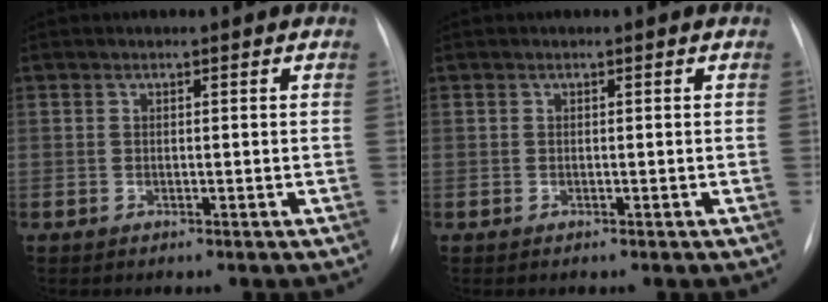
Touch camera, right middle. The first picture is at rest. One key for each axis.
{"total": 0.0}